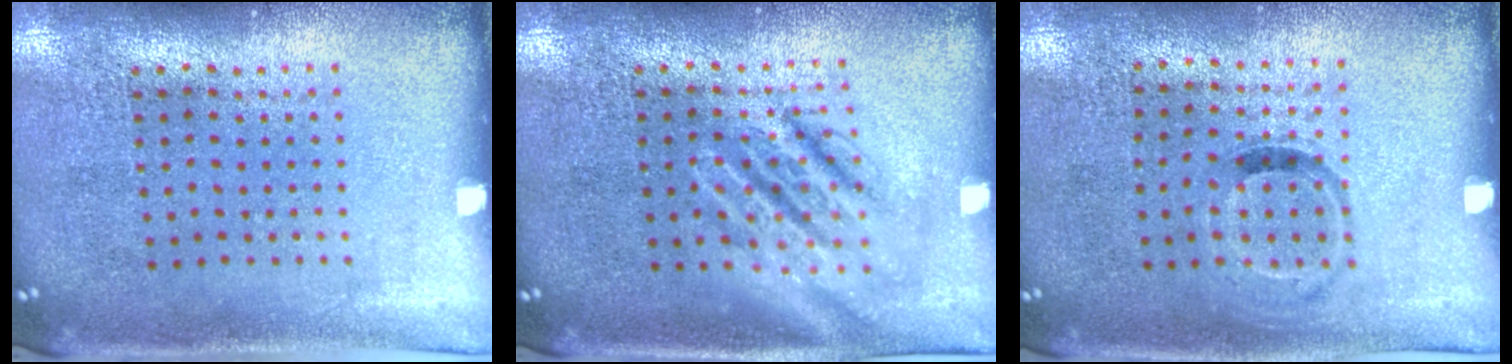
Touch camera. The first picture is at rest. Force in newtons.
{"total": 2.4, "press": 2.4, "slide": 0.3}
{"total": 0.8, "press": 0.6, "slide": 0.6}